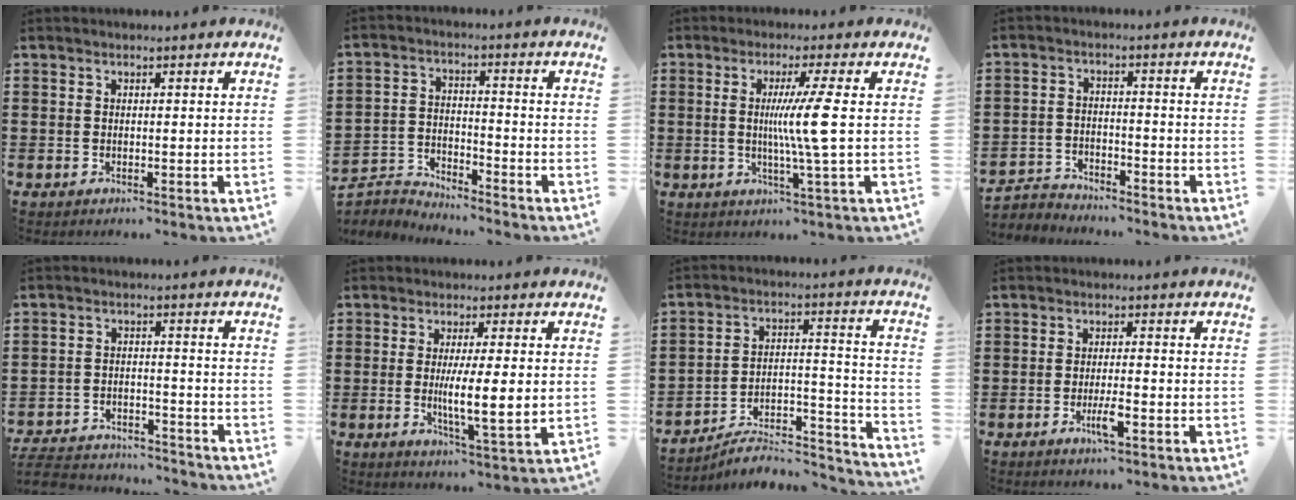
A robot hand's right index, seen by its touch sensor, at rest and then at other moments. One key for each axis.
{"total": 3.9, "fx": -3.9, "fy": 0.3, "fz": -0.4, "tx": -0.016, "ty": -0.004, "tz": -0.088}
{"total": 7.4, "fx": 0.5, "fy": -1.1, "fz": 7.3, "tx": -0.133, "ty": -0.007, "tz": -0.001}
{"total": 3.1, "fx": -3.0, "fy": 0.4, "fz": -0.3, "tx": -0.003, "ty": 0.000, "tz": -0.066}
{"total": 5.1, "fx": -5.0, "fy": 0.5, "fz": 0.6, "tx": -0.024, "ty": -0.003, "tz": -0.105}
{"total": 6.1, "fx": 0.2, "fy": 0.9, "fz": 6.0, "tx": -0.101, "ty": -0.007, "tz": 0.000}
{"total": 6.0, "fx": -5.2, "fy": 1.8, "fz": 2.3, "tx": -0.035, "ty": 0.000, "tz": -0.100}
{"total": 3.7, "fx": -1.6, "fy": 0.5, "fz": 3.3, "tx": -0.061, "ty": -0.004, "tz": -0.029}